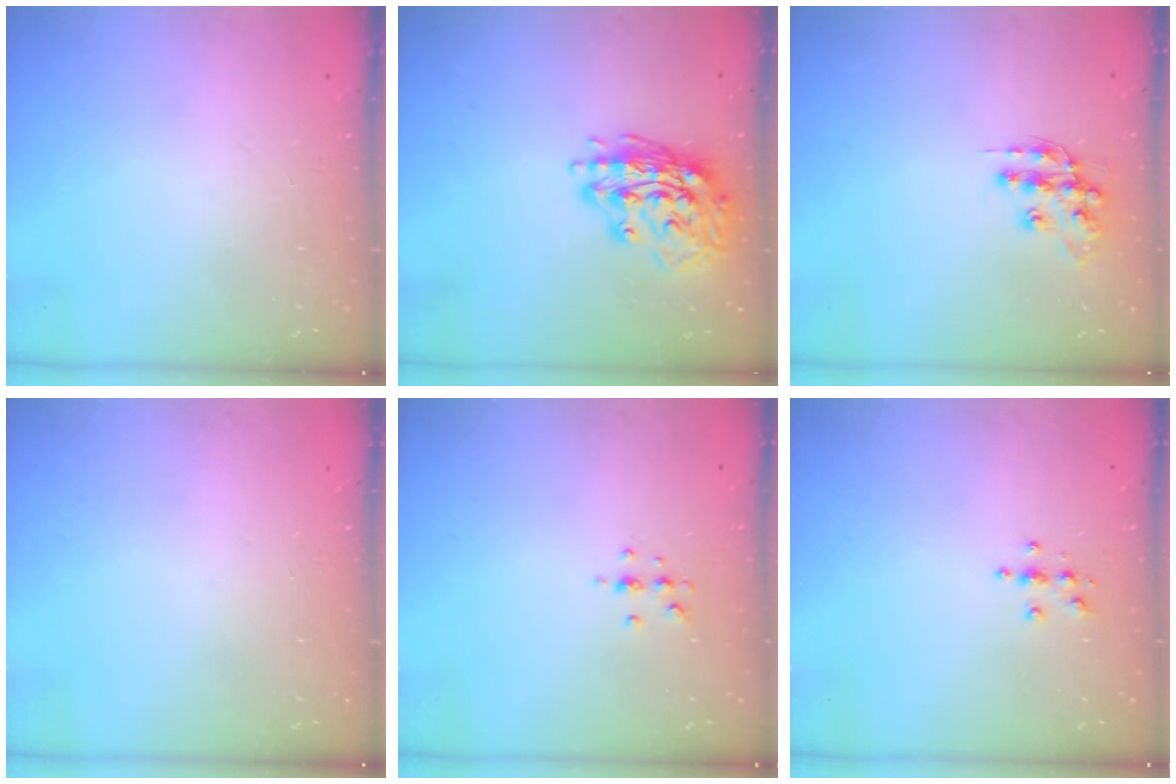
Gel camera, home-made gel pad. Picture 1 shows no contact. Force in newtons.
{"total": 16.3, "press": 16.1, "slide": 2.8}
{"total": 13.0, "press": 13.0, "slide": 1.0}
{"total": 0.0}
{"total": 4.3, "press": 4.0, "slide": 1.4}
{"total": 3.9, "press": 3.8, "slide": 0.4}